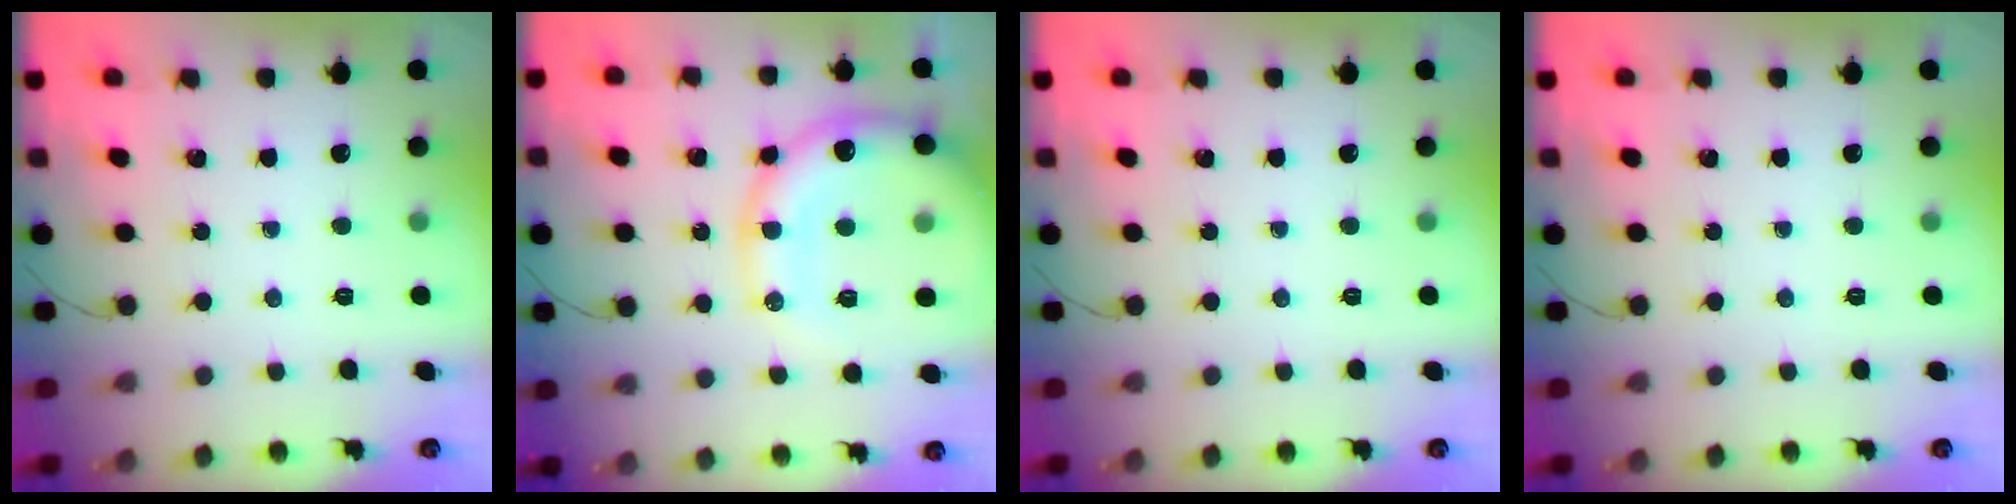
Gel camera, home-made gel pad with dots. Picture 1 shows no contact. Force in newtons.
{"total": 19.4, "press": 19.0, "slide": 3.5}
{"total": 0.0}
{"total": 0.0}